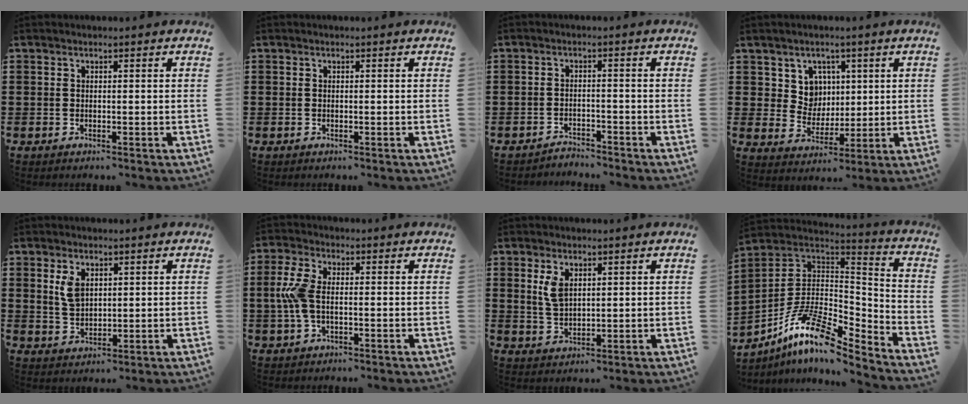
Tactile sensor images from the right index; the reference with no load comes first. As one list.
[{"total": 0.0}, {"total": 2.2, "force": [-2.2, 0.0, -0.2], "torque": [-0.004, 0.002, -0.049]}, {"total": 6.3, "force": [2.3, 5.5, 1.9], "torque": [-0.057, 0.011, 0.042]}, {"total": 4.2, "force": [1.7, 2.5, 2.8], "torque": [-0.065, 0.008, 0.031]}, {"total": 6.2, "force": [-0.3, 3.0, 5.4], "torque": [-0.143, -0.006, -0.017]}, {"total": 3.9, "force": [1.7, 2.1, 2.9], "torque": [-0.064, 0.006, 0.030]}, {"total": 12.8, "force": [-7.5, 4.4, 9.3], "torque": [-0.199, 0.004, -0.145]}]